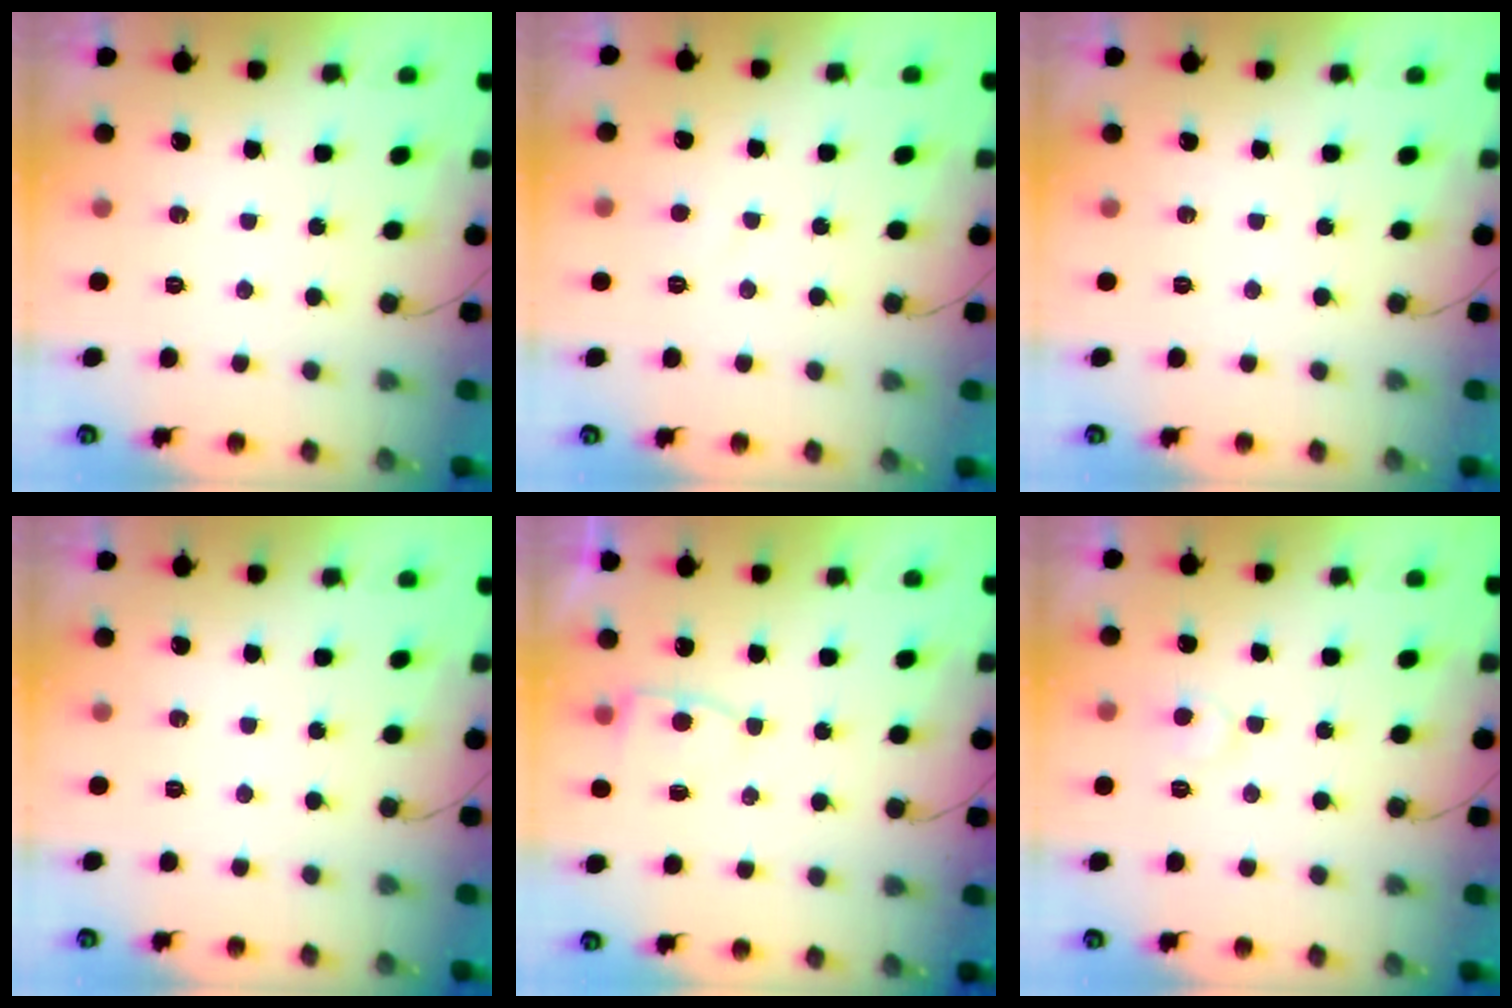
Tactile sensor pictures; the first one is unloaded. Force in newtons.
{"total": 1.4, "press": 1.3, "slide": 0.1}
{"total": 0.0}
{"total": 0.0}
{"total": 5.0, "press": 4.9, "slide": 0.4}
{"total": 6.6, "press": 6.6, "slide": 0.4}